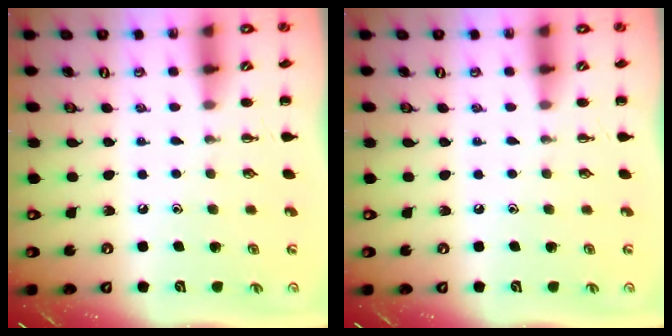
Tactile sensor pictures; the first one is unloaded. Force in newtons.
{"total": 0.0}